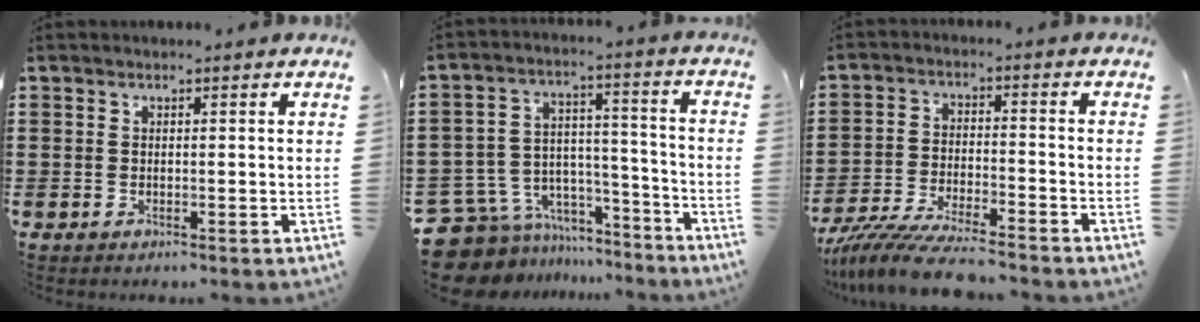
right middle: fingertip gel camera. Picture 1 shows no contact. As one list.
[{"total": 8.7, "force": [-7.2, 4.8, 1.3], "torque": [-0.053, 0.007, -0.137]}, {"total": 7.9, "force": [-7.4, 0.4, 2.7], "torque": [-0.059, -0.001, -0.144]}]